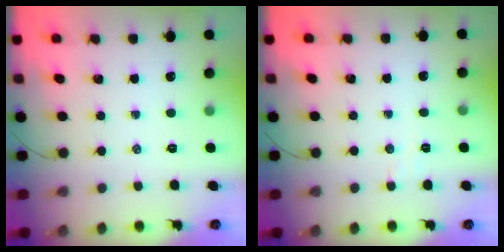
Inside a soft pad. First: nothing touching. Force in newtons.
{"total": 3.3, "press": 3.2, "slide": 0.9}